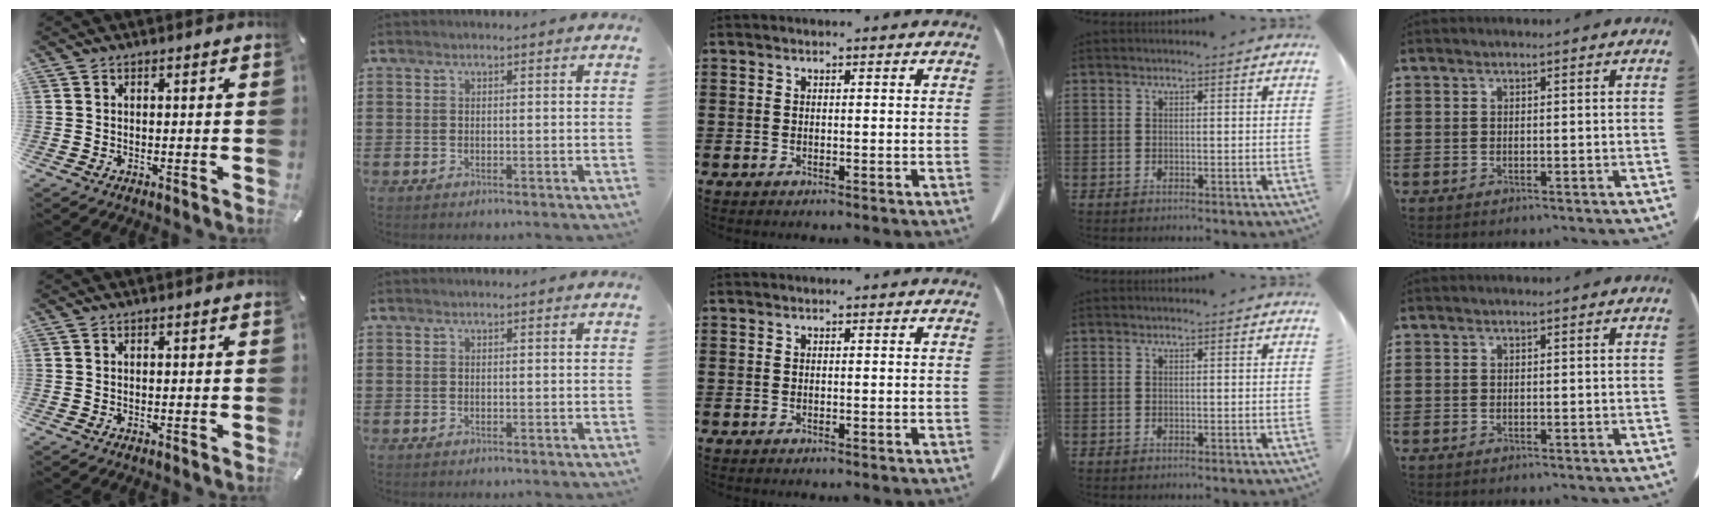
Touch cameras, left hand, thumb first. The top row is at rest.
{}